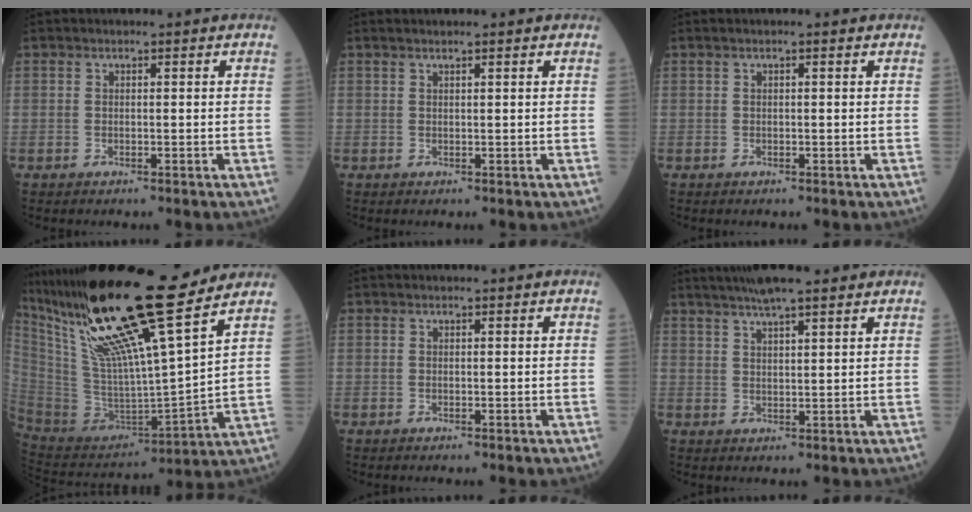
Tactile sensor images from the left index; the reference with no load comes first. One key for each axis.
{"total": 1.8, "fx": 1.5, "fy": -0.1, "fz": 0.9, "tx": -0.014, "ty": 0.022, "tz": 0.026}
{"total": 0.8, "fx": 0.5, "fy": -0.1, "fz": 0.6, "tx": -0.018, "ty": 0.013, "tz": 0.008}
{"total": 24.0, "fx": 17.8, "fy": 0.6, "fz": 16.0, "tx": -0.295, "ty": -0.004, "tz": 0.325}
{"total": 0.0}
{"total": 8.6, "fx": 6.9, "fy": 0.6, "fz": 5.1, "tx": -0.080, "ty": 0.029, "tz": 0.106}